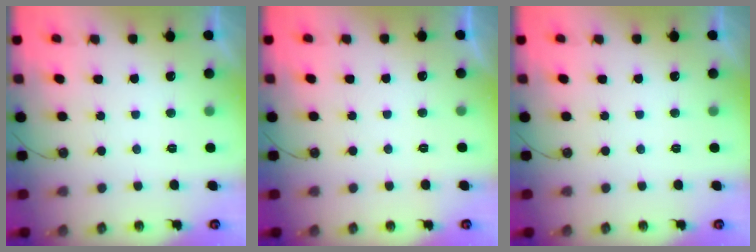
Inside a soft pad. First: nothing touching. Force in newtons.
{"total": 0.0}
{"total": 0.0}